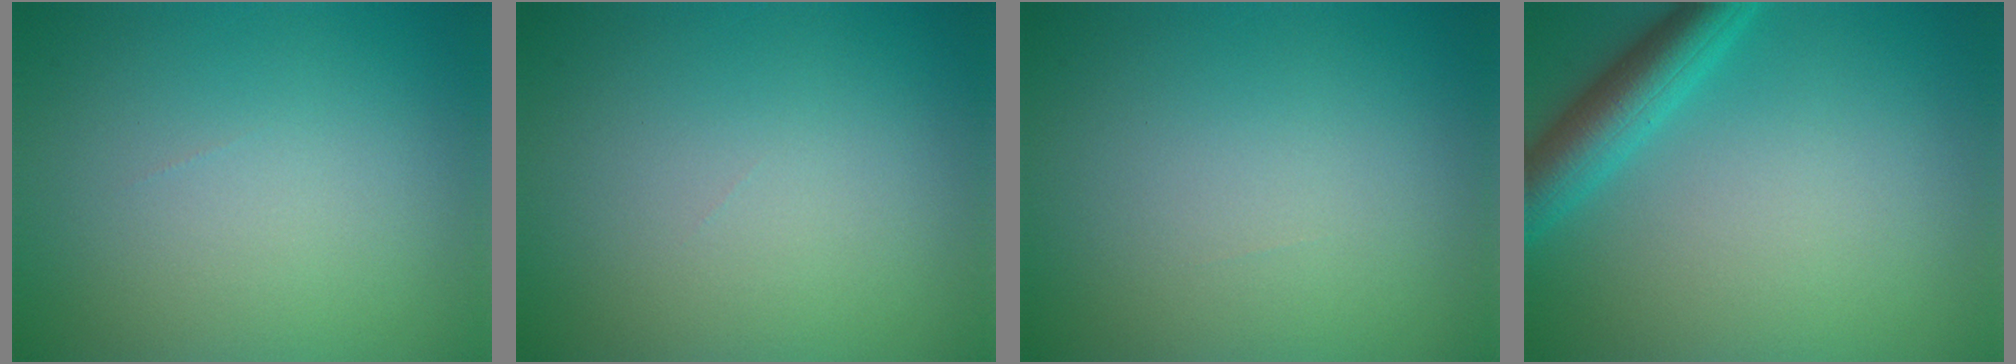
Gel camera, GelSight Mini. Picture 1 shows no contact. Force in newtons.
{"total": 0.0}
{"total": 0.0}
{"total": 4.5, "press": 4.5, "slide": 0.2}